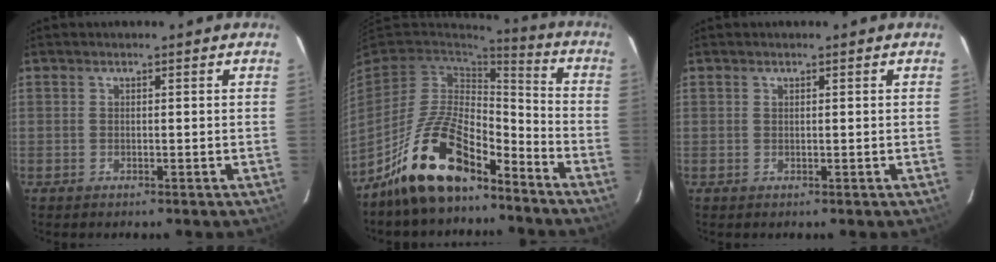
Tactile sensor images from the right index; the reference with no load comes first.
{"total": 16.7, "force": [-11.5, 6.7, 10.1], "torque": [-0.208, 0.006, -0.208]}
{"total": 0.0}